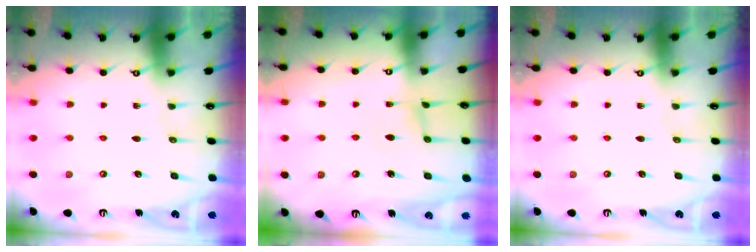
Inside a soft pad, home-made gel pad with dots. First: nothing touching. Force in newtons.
{"total": 0.6, "press": 0.1, "slide": 0.5}
{"total": 0.0}